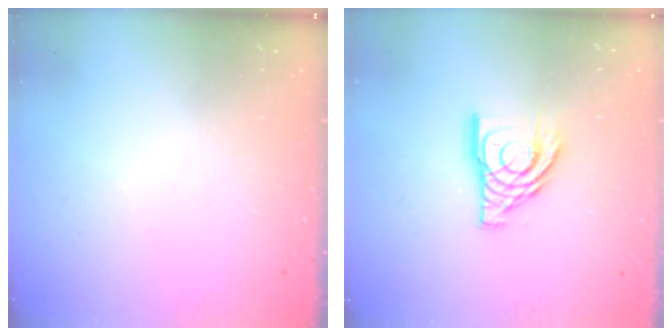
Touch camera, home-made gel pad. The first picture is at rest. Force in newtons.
{"total": 12.5, "press": 12.4, "slide": 1.5}